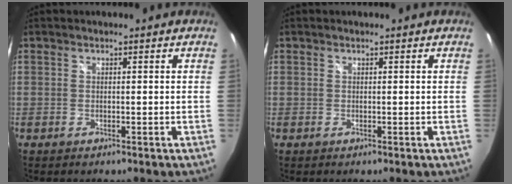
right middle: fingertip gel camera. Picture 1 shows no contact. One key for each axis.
{"total": 0.0}